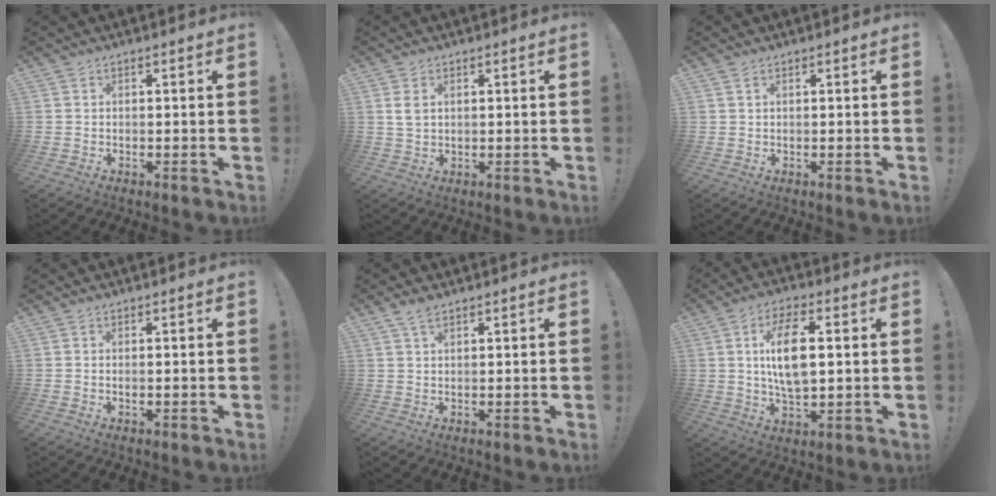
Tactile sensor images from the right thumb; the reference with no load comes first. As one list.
[{"total": 3.4, "force": [1.3, 2.1, 2.4], "torque": [-0.046, -0.002, 0.021]}, {"total": 1.0, "force": [0.7, 0.5, 0.5], "torque": [-0.008, 0.000, 0.012]}, {"total": 0.6, "force": [0.2, 0.1, 0.6], "torque": [-0.009, -0.001, 0.002]}, {"total": 3.1, "force": [2.2, 1.1, 1.9], "torque": [-0.037, -0.006, 0.040]}, {"total": 12.7, "force": [2.1, 6.3, 10.8], "torque": [-0.185, -0.001, 0.032]}]